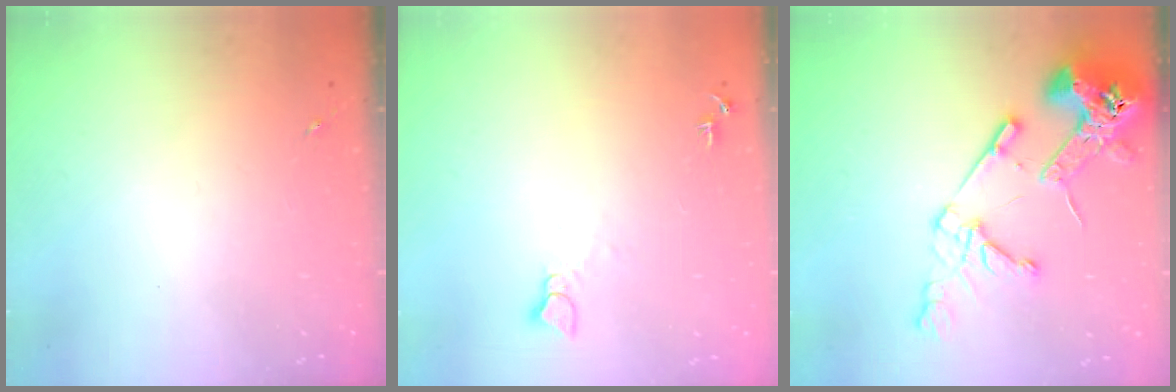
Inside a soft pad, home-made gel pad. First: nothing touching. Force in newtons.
{"total": 4.6, "press": 4.6, "slide": 0.5}
{"total": 16.6, "press": 16.5, "slide": 2.0}